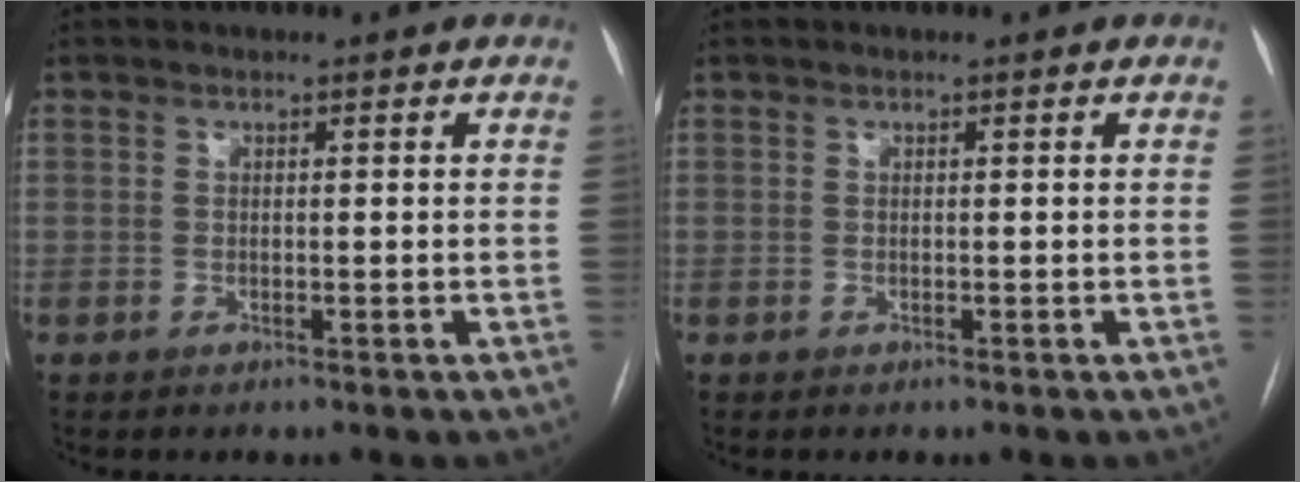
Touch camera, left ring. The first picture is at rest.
{"total": 0.0}